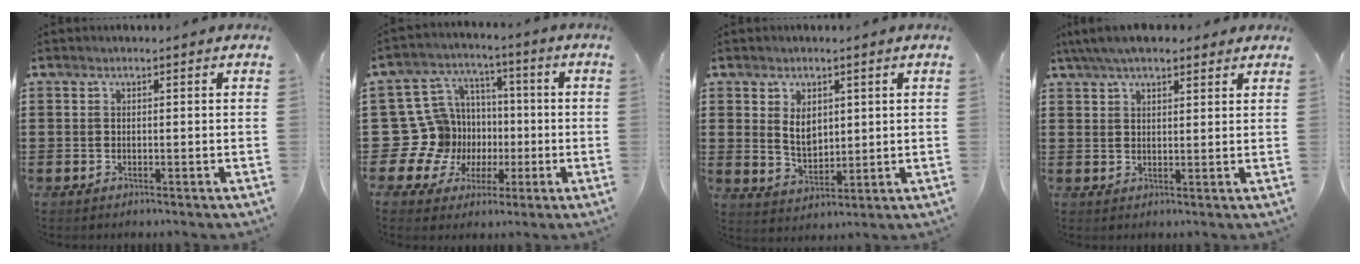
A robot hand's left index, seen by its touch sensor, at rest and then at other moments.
{"total": 14.3, "force": [-1.7, 13.5, 4.4], "torque": [-0.164, 0.004, -0.003]}
{"total": 4.2, "force": [1.7, 2.7, 2.7], "torque": [-0.045, 0.000, 0.027]}
{"total": 5.5, "force": [4.3, 1.7, 3.0], "torque": [-0.070, 0.001, 0.080]}